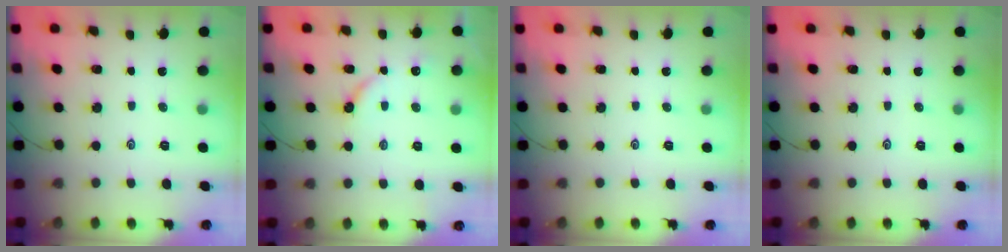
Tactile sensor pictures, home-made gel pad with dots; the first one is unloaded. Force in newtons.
{"total": 4.9, "press": 4.9, "slide": 0.8}
{"total": 0.0}
{"total": 0.0}